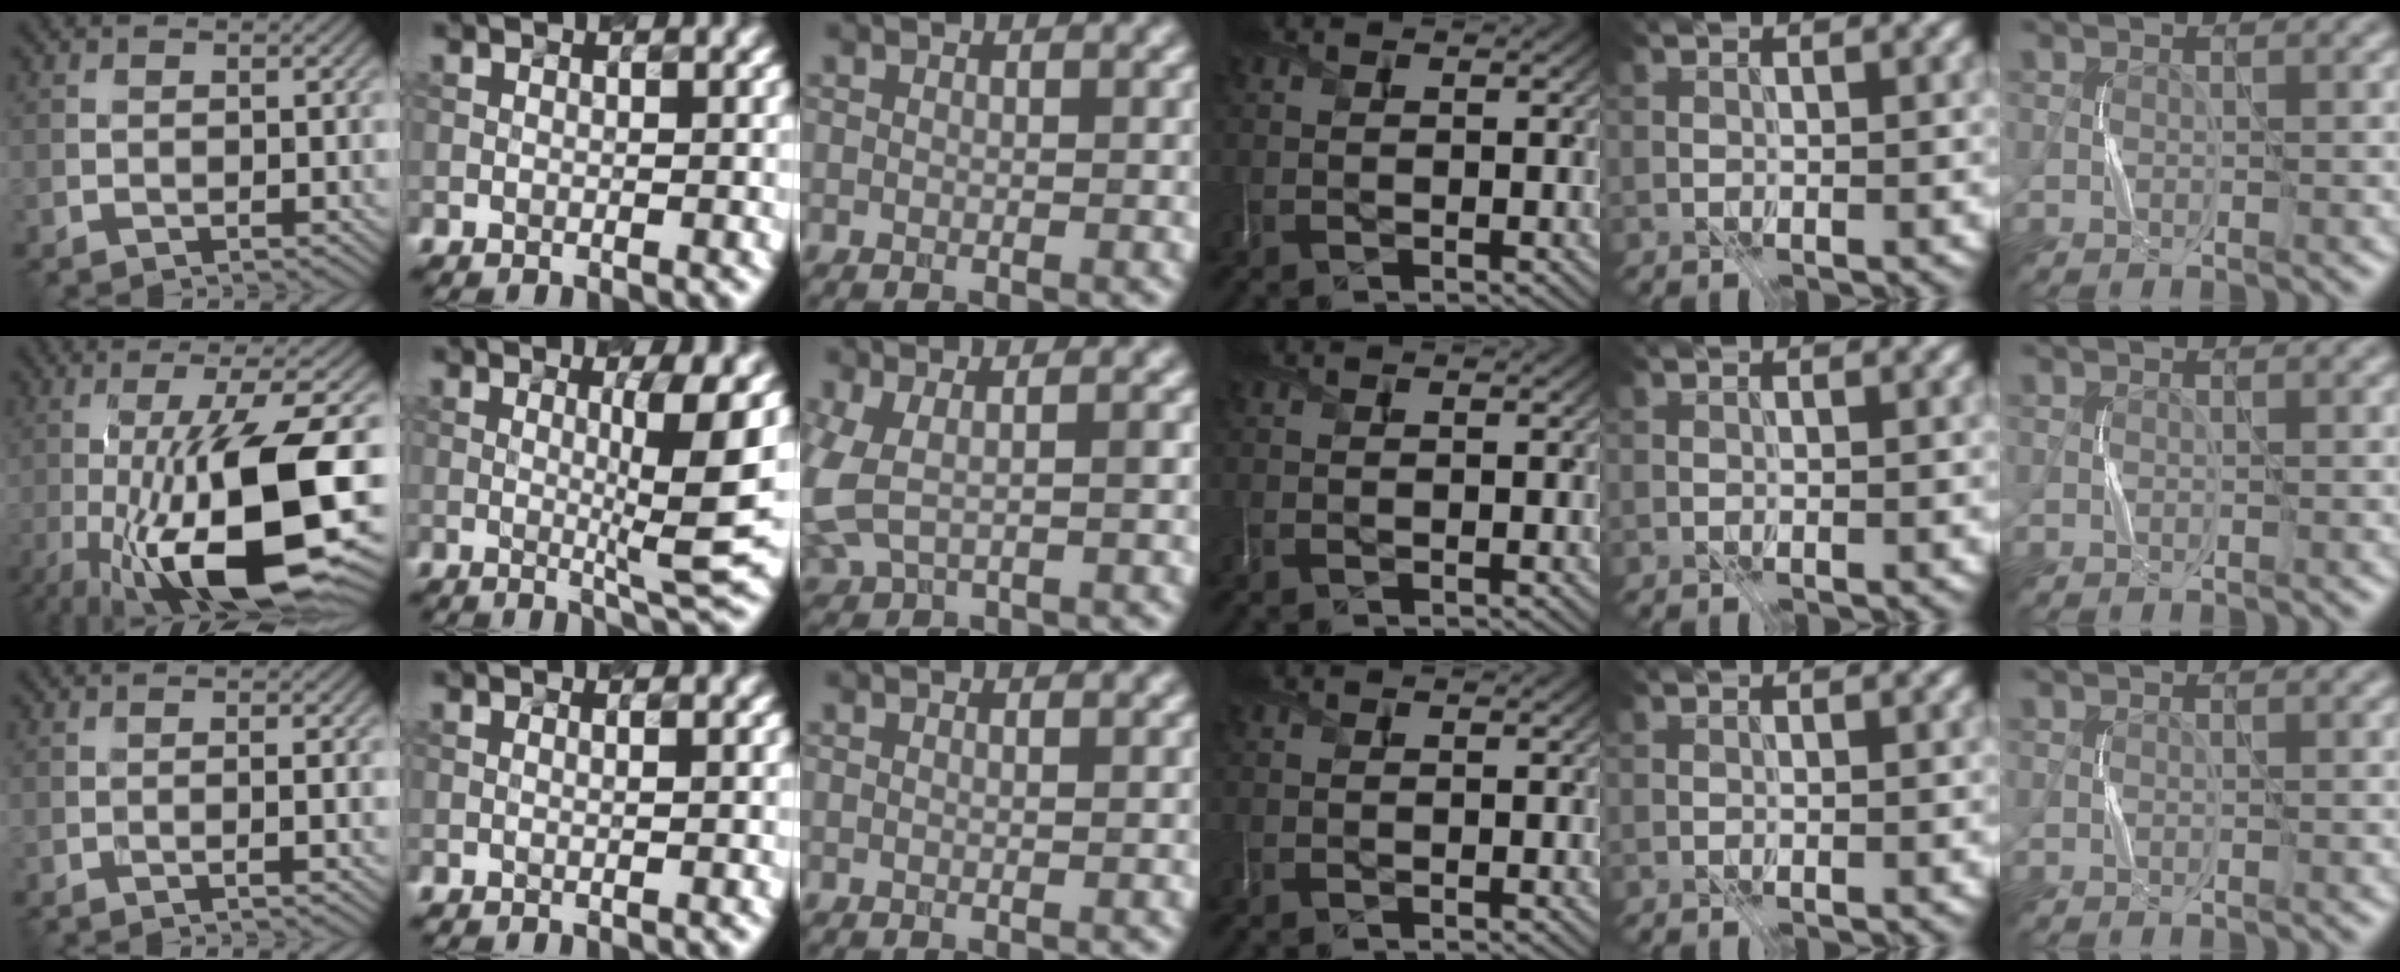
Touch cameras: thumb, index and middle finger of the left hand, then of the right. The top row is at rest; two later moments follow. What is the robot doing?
{"motion": "press", "object": "grip strengthener"}